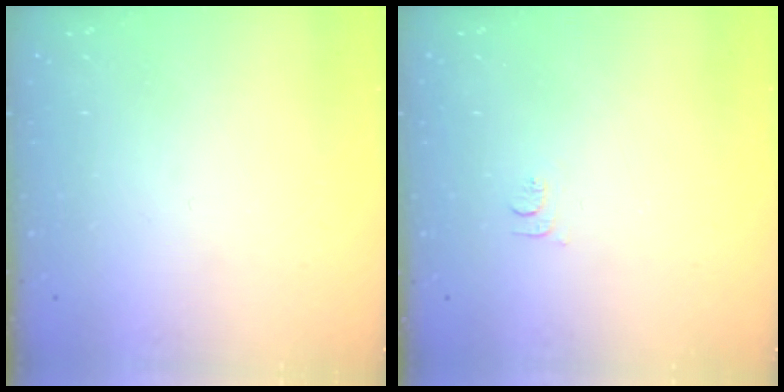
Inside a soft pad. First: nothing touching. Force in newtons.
{"total": 4.2, "press": 4.1, "slide": 0.5}